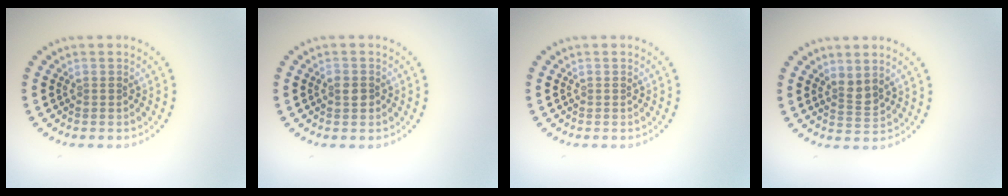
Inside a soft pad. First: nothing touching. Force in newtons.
{"total": 1.3, "press": 1.3, "slide": 0.3}
{"total": 0.0}
{"total": 1.7, "press": 1.4, "slide": 1.1}